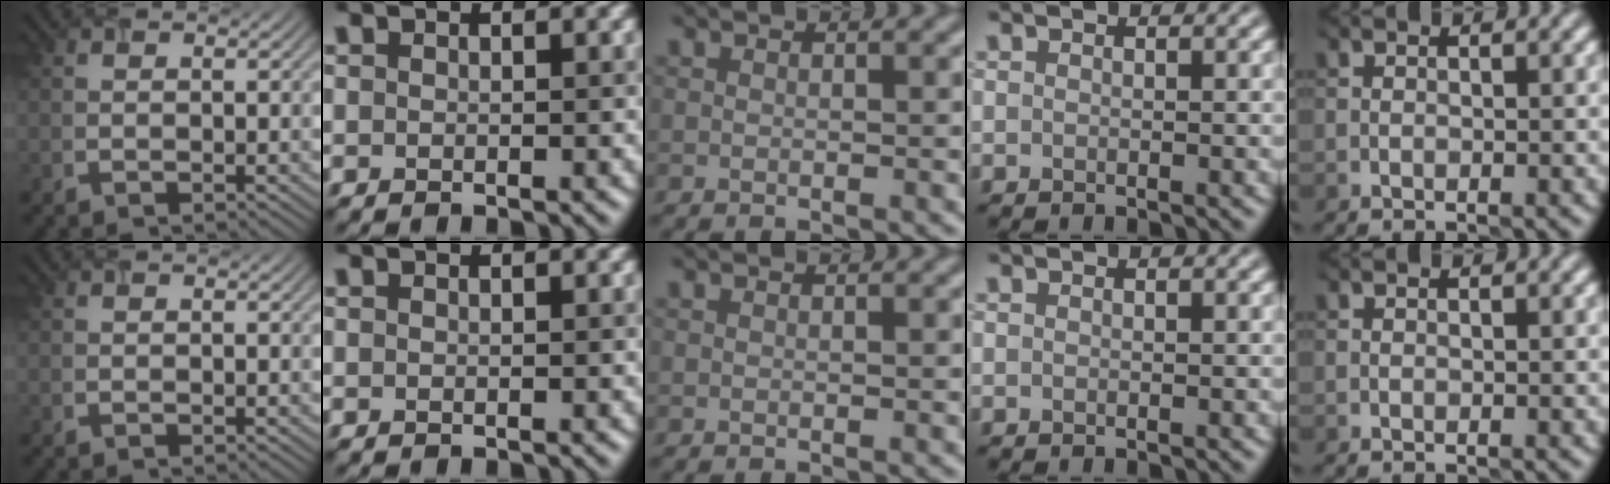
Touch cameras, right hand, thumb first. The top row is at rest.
{}